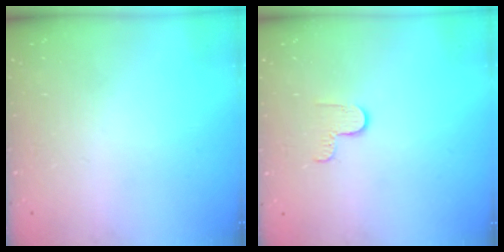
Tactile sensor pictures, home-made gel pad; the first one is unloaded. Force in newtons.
{"total": 3.0, "press": 3.0, "slide": 0.4}